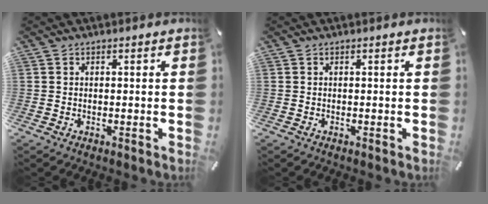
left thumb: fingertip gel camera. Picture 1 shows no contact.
{"total": 0.0}